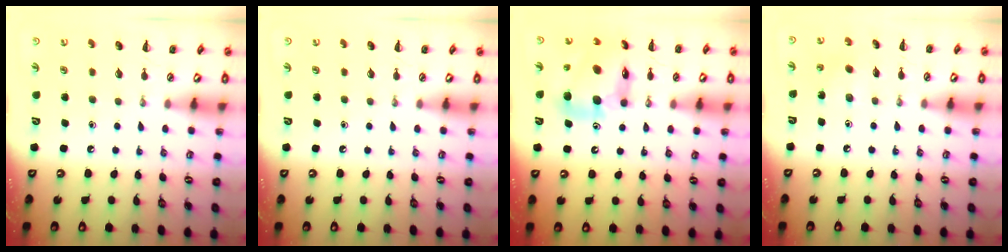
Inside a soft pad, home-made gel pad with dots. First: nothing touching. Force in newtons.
{"total": 0.0}
{"total": 12.5, "press": 12.0, "slide": 3.7}
{"total": 2.5, "press": 2.4, "slide": 0.7}